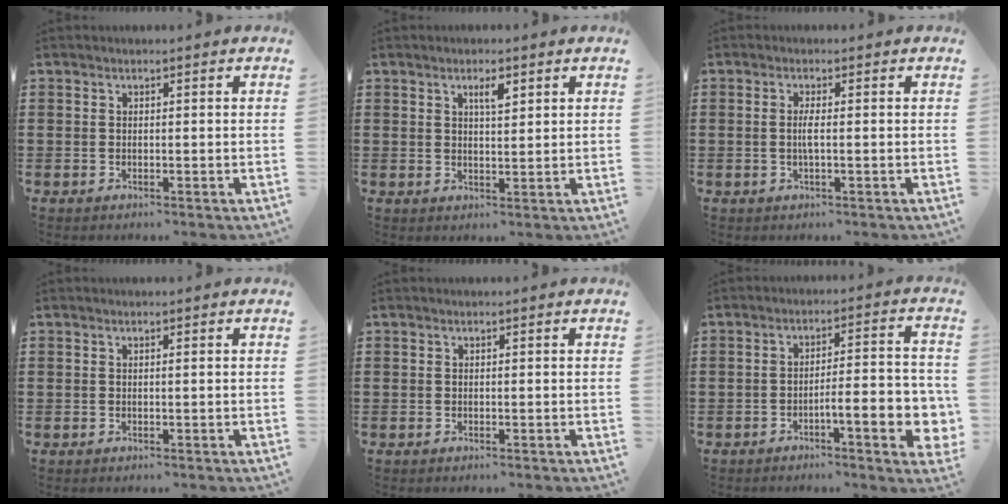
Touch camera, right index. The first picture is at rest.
{"total": 2.6, "force": [1.5, 0.6, 2.0], "torque": [-0.034, 0.000, 0.023]}
{"total": 2.1, "force": [-0.3, -0.1, 2.0], "torque": [-0.048, -0.007, -0.010]}
{"total": 0.0}
{"total": 0.0}
{"total": 7.9, "force": [-2.9, 1.6, 7.2], "torque": [-0.107, -0.006, -0.047]}